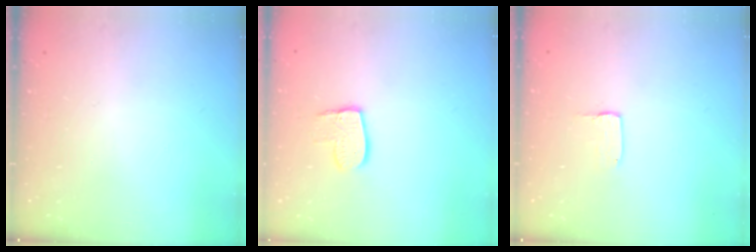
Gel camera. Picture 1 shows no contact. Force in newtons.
{"total": 8.7, "press": 8.6, "slide": 0.7}
{"total": 2.0, "press": 2.0, "slide": 0.0}